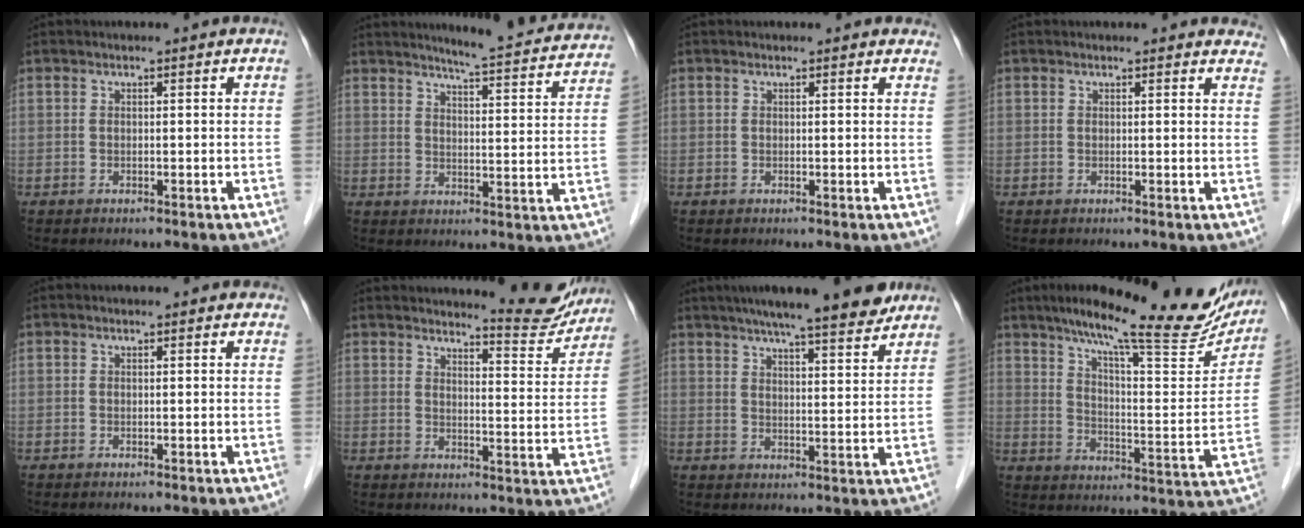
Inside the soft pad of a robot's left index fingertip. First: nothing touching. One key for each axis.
{"total": 15.5, "fx": 14.6, "fy": 0.7, "fz": 5.3, "tx": -0.068, "ty": -0.039, "tz": 0.164}
{"total": 3.8, "fx": 3.4, "fy": 1.1, "fz": 1.2, "tx": -0.008, "ty": 0.008, "tz": 0.024}
{"total": 7.1, "fx": 6.7, "fy": 1.9, "fz": 1.7, "tx": 0.008, "ty": -0.004, "tz": 0.046}
{"total": 2.3, "fx": 2.1, "fy": 0.7, "fz": 0.8, "tx": -0.013, "ty": 0.012, "tz": 0.014}
{"total": 9.9, "fx": 9.7, "fy": 0.6, "fz": 1.6, "tx": -0.016, "ty": -0.034, "tz": 0.116}
{"total": 15.9, "fx": 13.4, "fy": 1.6, "fz": 8.4, "tx": -0.125, "ty": 0.009, "tz": 0.186}
{"total": 24.7, "fx": 20.0, "fy": 3.8, "fz": 14.0, "tx": -0.207, "ty": -0.018, "tz": 0.266}